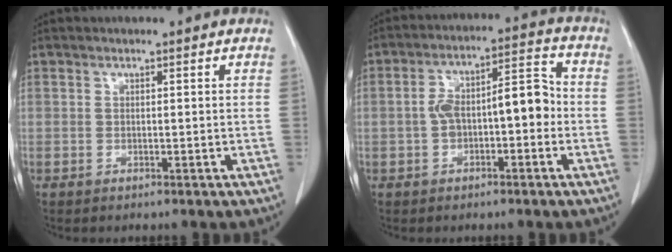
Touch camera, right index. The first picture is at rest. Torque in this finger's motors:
{"motor_torque": [0.30, -0.01, 0.18, 0.05]}